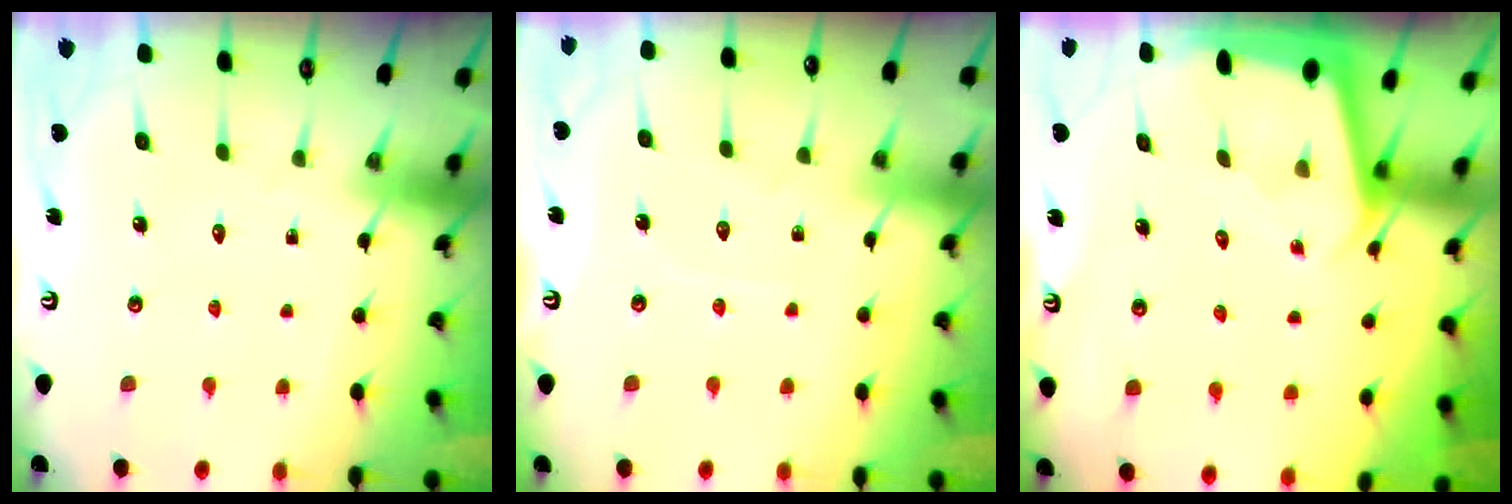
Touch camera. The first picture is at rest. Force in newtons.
{"total": 3.7, "press": 3.6, "slide": 0.6}
{"total": 2.2, "press": 2.2, "slide": 0.1}